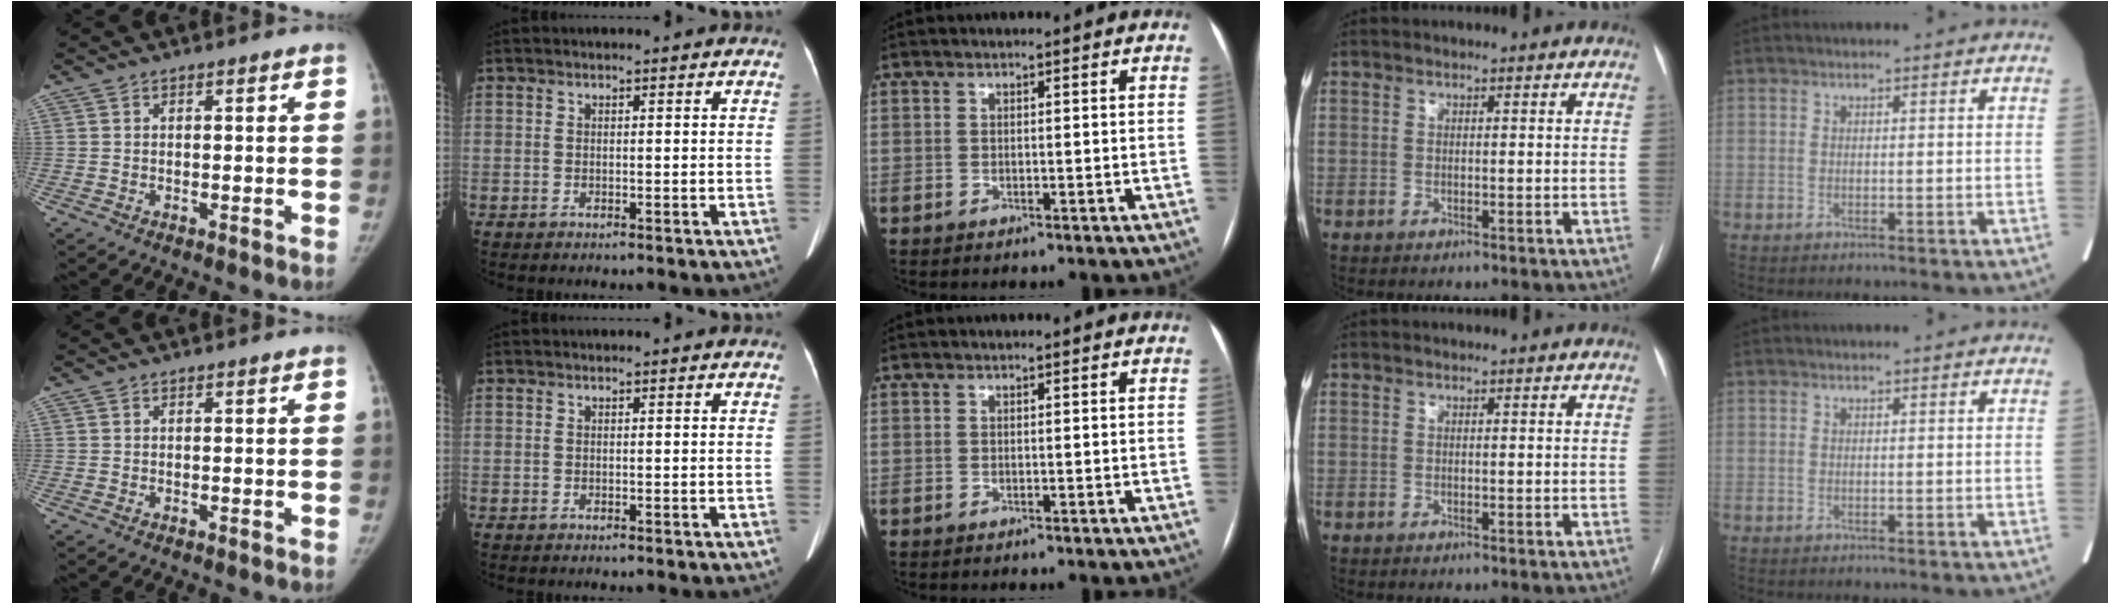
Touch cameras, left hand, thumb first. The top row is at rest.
{}